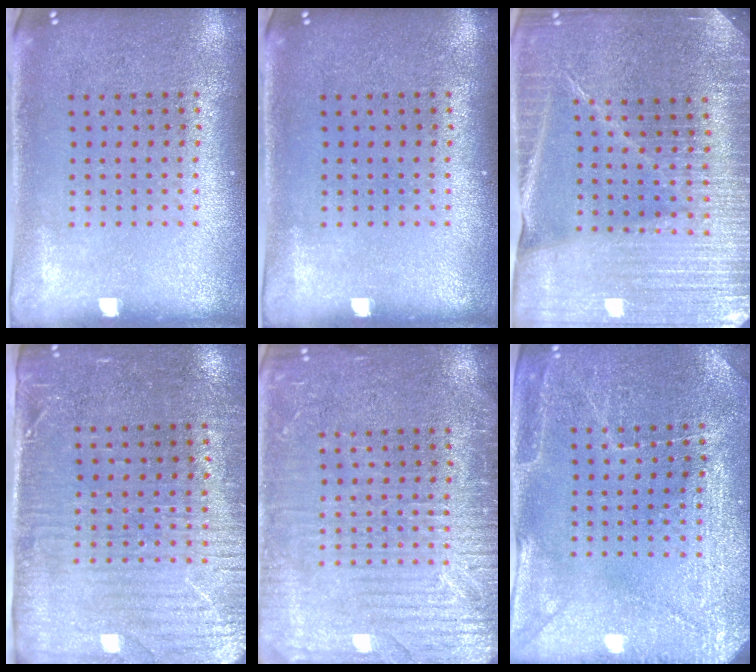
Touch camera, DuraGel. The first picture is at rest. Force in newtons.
{"total": 0.0}
{"total": 4.3, "press": 4.1, "slide": 1.5}
{"total": 3.4, "press": 2.9, "slide": 1.7}
{"total": 5.1, "press": 5.1, "slide": 0.7}
{"total": 2.9, "press": 2.9, "slide": 0.2}